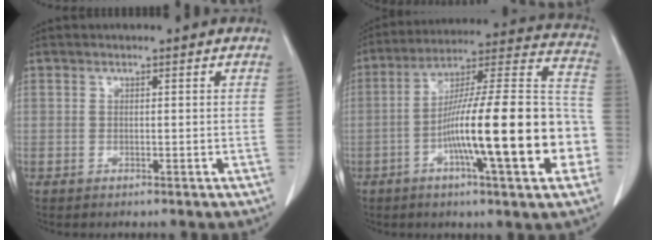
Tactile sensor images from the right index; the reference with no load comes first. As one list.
[{"total": 23.7, "force": [-6.4, 2.4, 22.7], "torque": [-0.294, 0.015, -0.100]}]